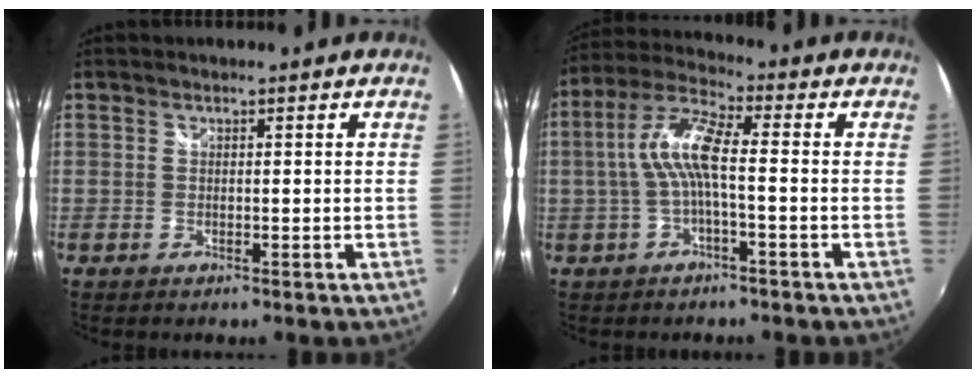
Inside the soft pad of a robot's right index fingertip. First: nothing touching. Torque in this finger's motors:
{"motor_torque": [1.30, -0.29, 0.71, 0.19]}